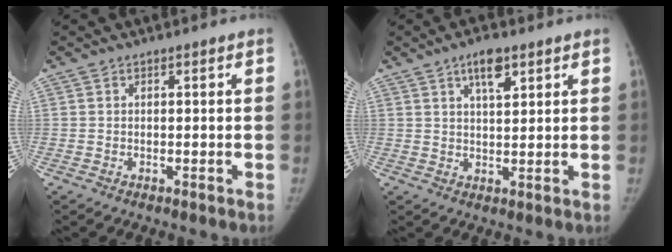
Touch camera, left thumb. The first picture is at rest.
{"total": 5.5, "force": [3.1, 2.1, 4.0], "torque": [-0.056, -0.014, 0.051]}